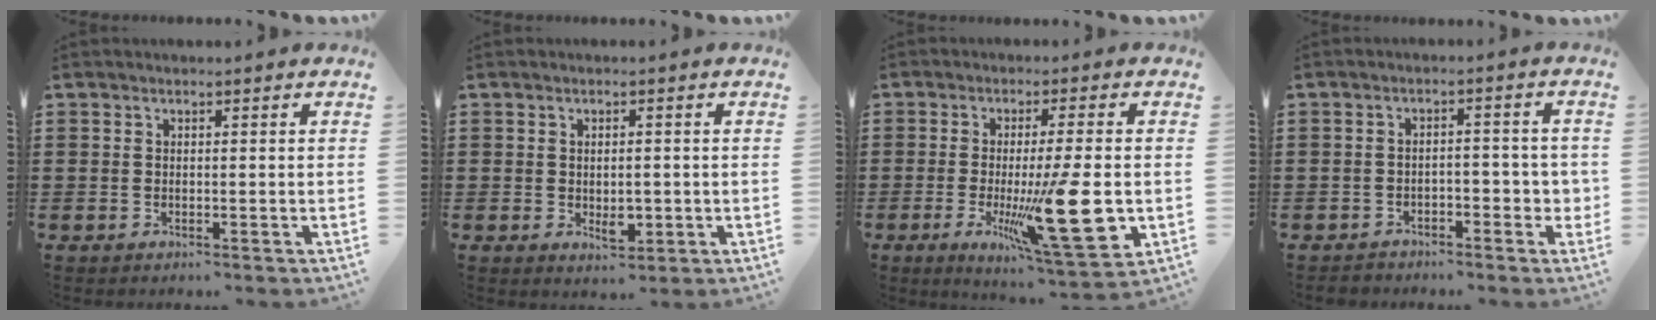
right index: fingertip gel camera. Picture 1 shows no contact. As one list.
[{"total": 3.3, "force": [-0.3, 1.6, 2.9], "torque": [-0.043, 0.001, -0.006]}, {"total": 15.6, "force": [-2.6, 3.0, 15.1], "torque": [-0.244, -0.023, -0.029]}, {"total": 3.0, "force": [-1.7, 1.6, 1.9], "torque": [-0.035, 0.006, -0.035]}]